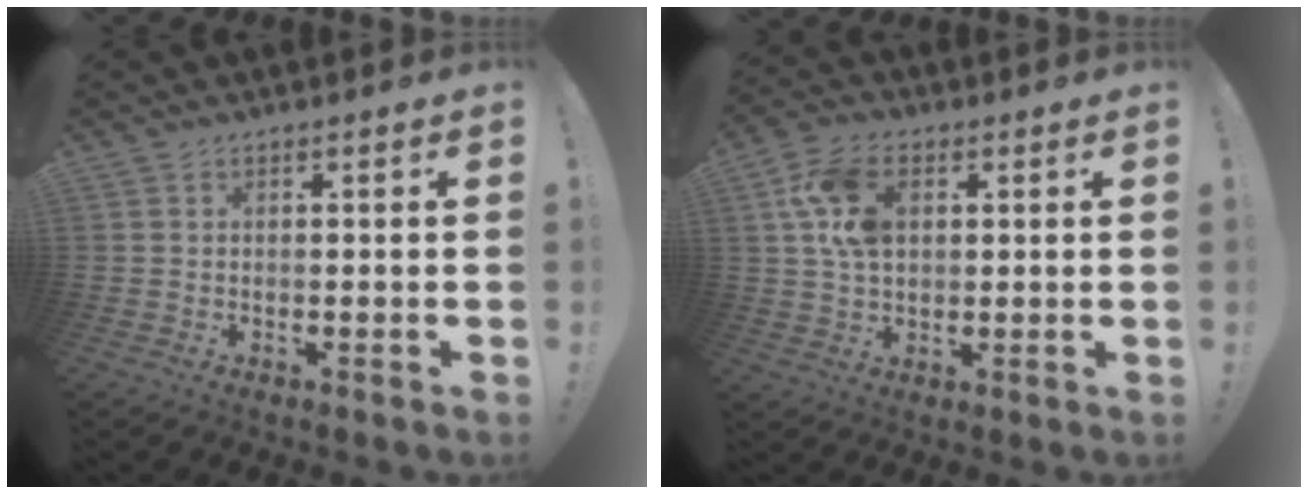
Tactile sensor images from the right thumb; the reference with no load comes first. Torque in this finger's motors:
{"motor_torque": [1.00, 1.46, 0.73, 0.28, 0.15]}